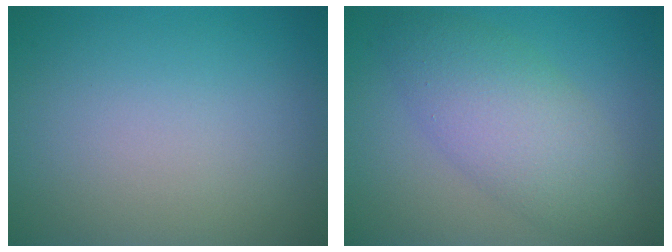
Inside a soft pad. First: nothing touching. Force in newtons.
{"total": 5.7, "press": 5.7, "slide": 0.1}